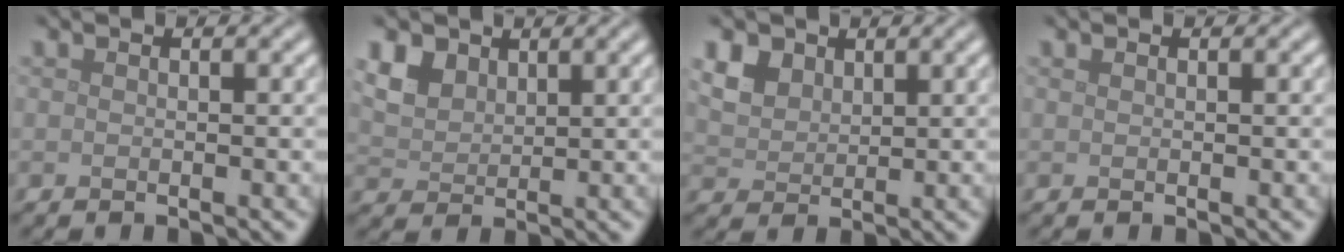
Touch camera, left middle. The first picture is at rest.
{"total": 4.3, "force": [2.6, 2.8, 1.9], "torque": [-0.059, 0.000, 0.061]}
{"total": 4.8, "force": [2.7, 3.2, 2.2], "torque": [-0.071, 0.005, 0.060]}
{"total": 0.0}